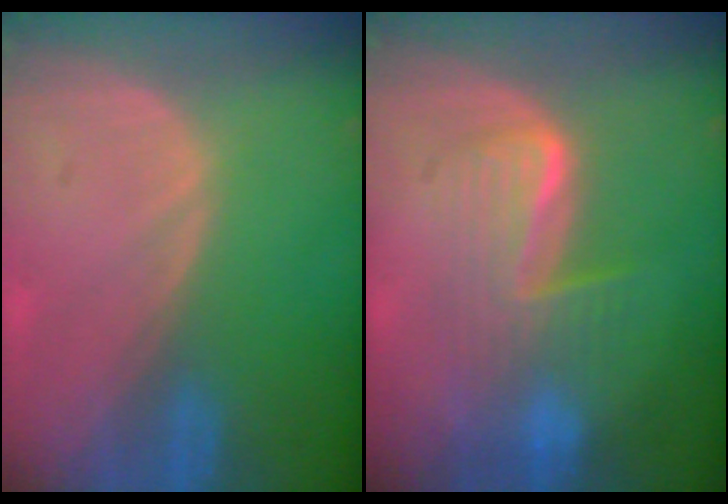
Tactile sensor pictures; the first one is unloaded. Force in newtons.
{"total": 6.6, "press": 6.5, "slide": 0.8}